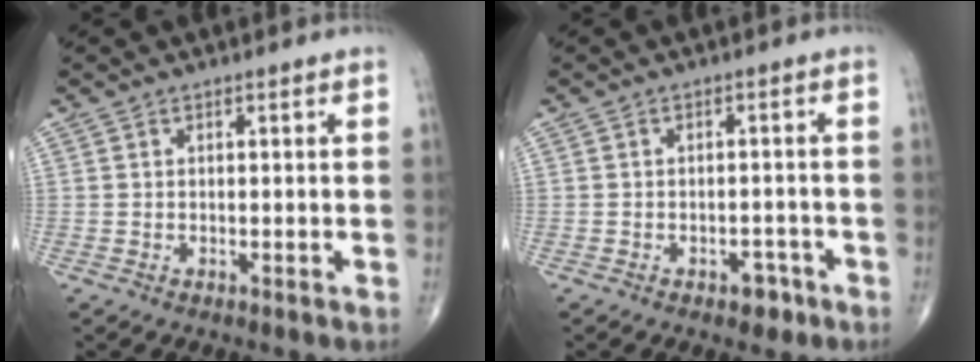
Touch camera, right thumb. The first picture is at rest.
{"total": 3.2, "force": [-1.9, 1.9, 1.8], "torque": [-0.010, 0.013, -0.022]}